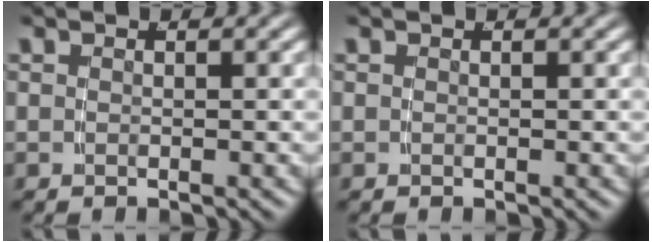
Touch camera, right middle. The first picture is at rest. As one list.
[{"total": 0.0}]